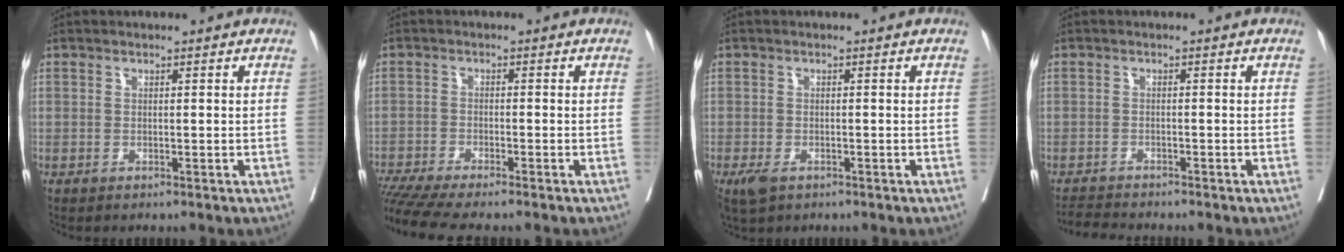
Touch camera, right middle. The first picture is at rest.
{"total": 9.4, "force": [-8.2, -0.2, 4.5], "torque": [-0.068, -0.016, -0.135]}
{"total": 3.1, "force": [-1.8, 1.6, 2.0], "torque": [-0.043, -0.007, -0.025]}
{"total": 3.1, "force": [-3.1, -0.3, 0.4], "torque": [-0.008, -0.017, -0.053]}